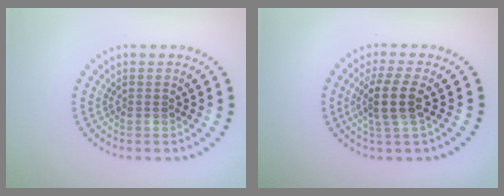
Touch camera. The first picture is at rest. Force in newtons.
{"total": 3.4, "press": 2.8, "slide": 1.9}